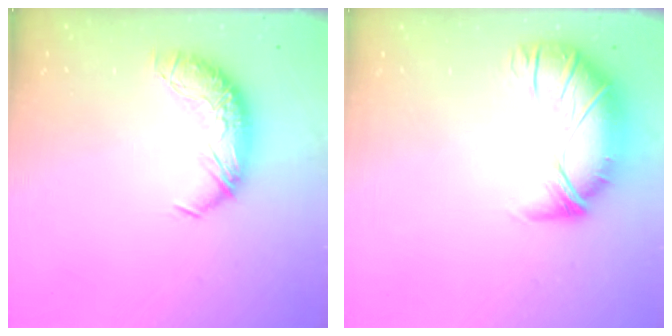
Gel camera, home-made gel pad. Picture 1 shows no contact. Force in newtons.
{"total": 2.7, "press": 1.1, "slide": 2.5}